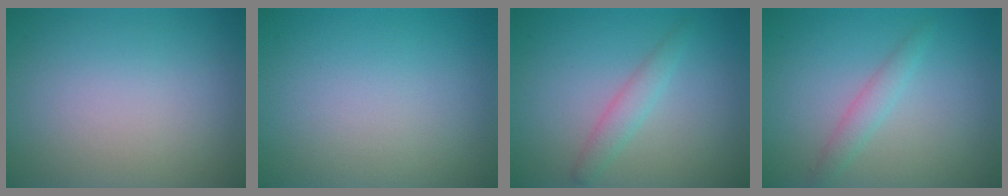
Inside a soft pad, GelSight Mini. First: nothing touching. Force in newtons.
{"total": 0.0}
{"total": 1.9, "press": 1.9, "slide": 0.2}
{"total": 1.7, "press": 1.7, "slide": 0.1}